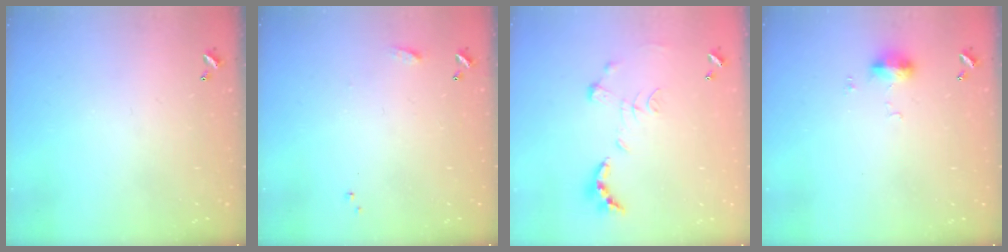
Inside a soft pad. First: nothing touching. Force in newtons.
{"total": 5.5, "press": 5.5, "slide": 0.7}
{"total": 1.3, "press": 1.2, "slide": 0.3}
{"total": 5.6, "press": 5.5, "slide": 0.8}